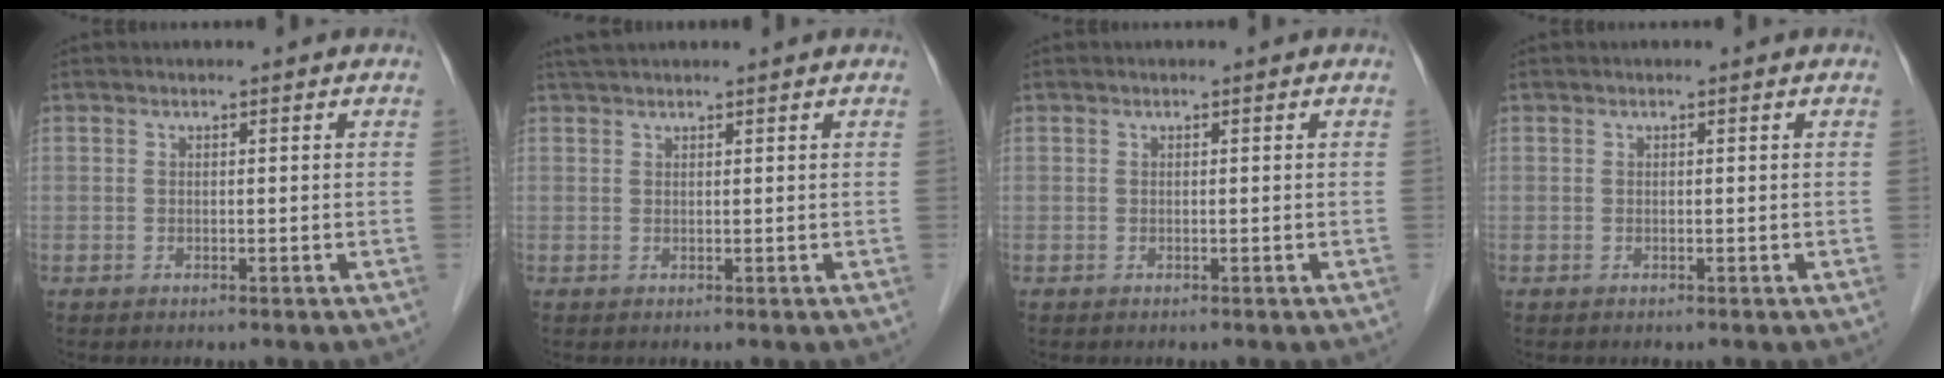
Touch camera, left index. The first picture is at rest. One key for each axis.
{"total": 2.8, "fx": 2.6, "fy": 0.0, "fz": 1.1, "tx": -0.011, "ty": 0.025, "tz": 0.043}
{"total": 0.0}
{"total": 0.0}